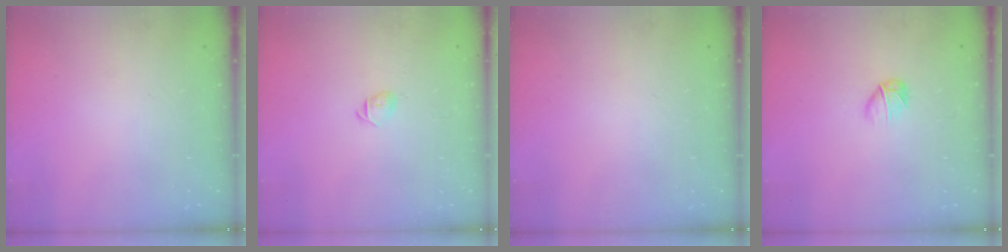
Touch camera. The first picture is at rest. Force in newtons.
{"total": 3.7, "press": 3.6, "slide": 0.9}
{"total": 0.0}
{"total": 3.3, "press": 3.2, "slide": 0.9}